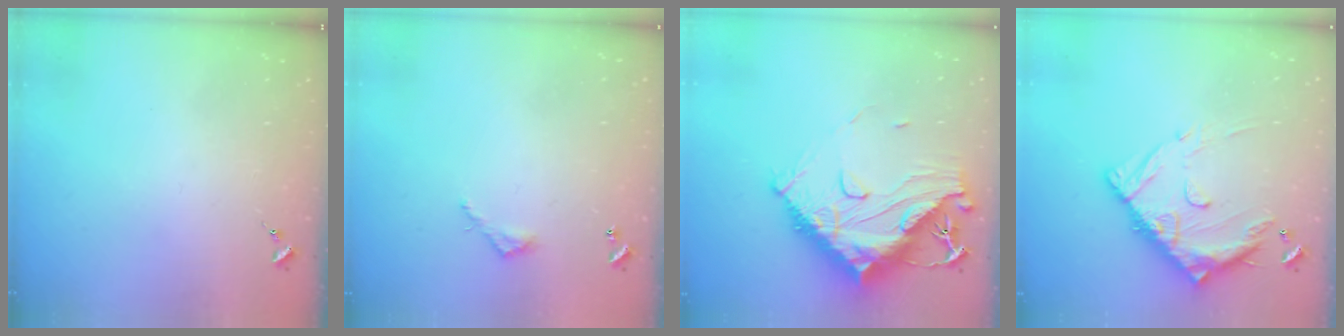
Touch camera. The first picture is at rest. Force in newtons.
{"total": 3.9, "press": 3.9, "slide": 0.3}
{"total": 20.5, "press": 20.4, "slide": 1.8}
{"total": 16.1, "press": 16.0, "slide": 1.3}